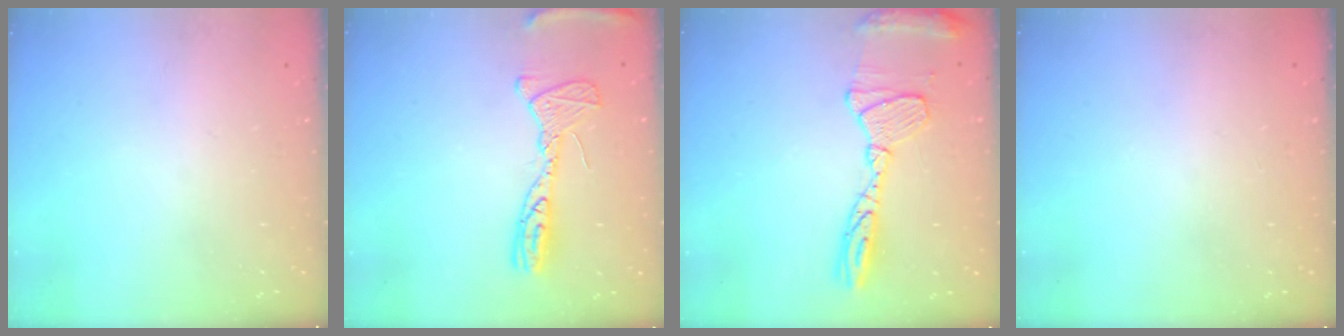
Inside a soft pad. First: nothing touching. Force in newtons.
{"total": 13.2, "press": 13.2, "slide": 1.3}
{"total": 15.2, "press": 15.1, "slide": 1.3}
{"total": 0.0}